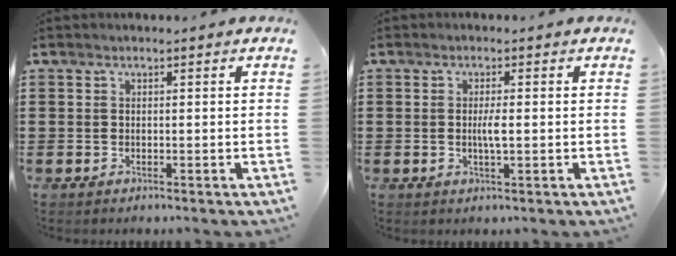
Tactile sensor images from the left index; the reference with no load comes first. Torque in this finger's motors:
{"motor_torque": [0.79, -0.01, 0.12, 0.06]}